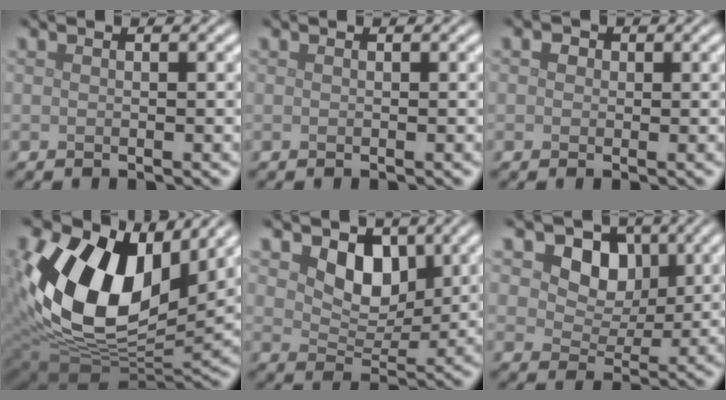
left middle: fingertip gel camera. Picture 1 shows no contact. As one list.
[{"total": 0.0}, {"total": 1.0, "force": [0.3, 0.9, 0.4], "torque": [-0.005, 0.000, -0.001]}, {"total": 15.9, "force": [4.7, 9.8, 11.6], "torque": [-0.227, 0.009, 0.083]}, {"total": 4.4, "force": [2.1, 2.9, 2.5], "torque": [-0.051, -0.009, 0.030]}, {"total": 6.1, "force": [2.7, 4.4, 3.2], "torque": [-0.070, -0.012, 0.048]}]